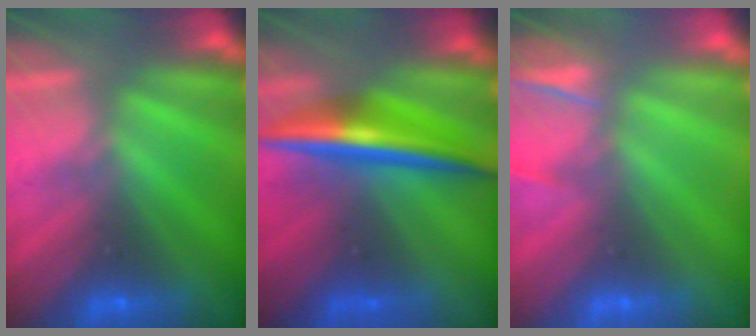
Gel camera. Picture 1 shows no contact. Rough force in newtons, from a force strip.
{"total": 7.3}
{"total": 4.4}